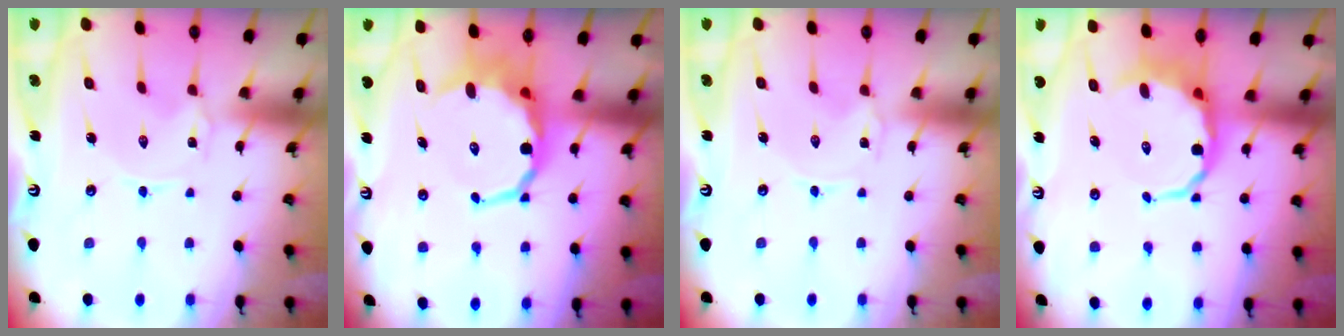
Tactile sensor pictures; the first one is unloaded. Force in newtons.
{"total": 11.0, "press": 10.8, "slide": 2.4}
{"total": 0.0}
{"total": 8.2, "press": 7.8, "slide": 2.3}